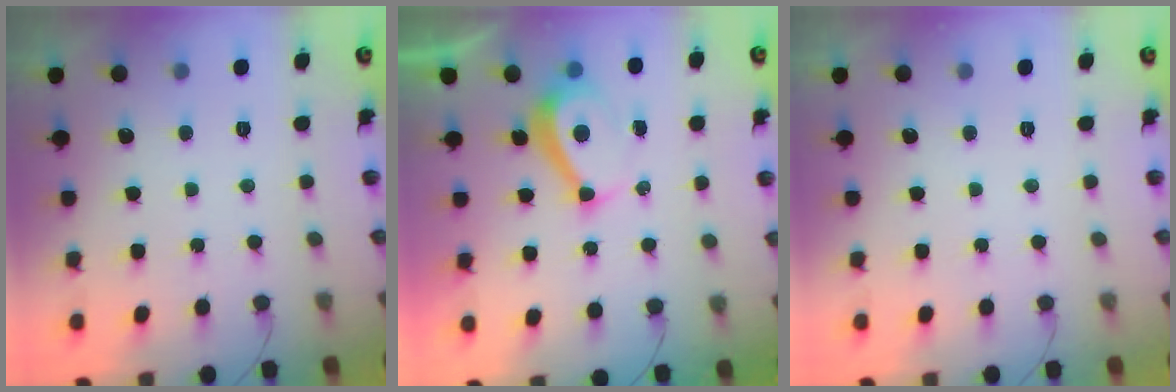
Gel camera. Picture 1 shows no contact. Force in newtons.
{"total": 7.1, "press": 7.1, "slide": 0.8}
{"total": 0.0}